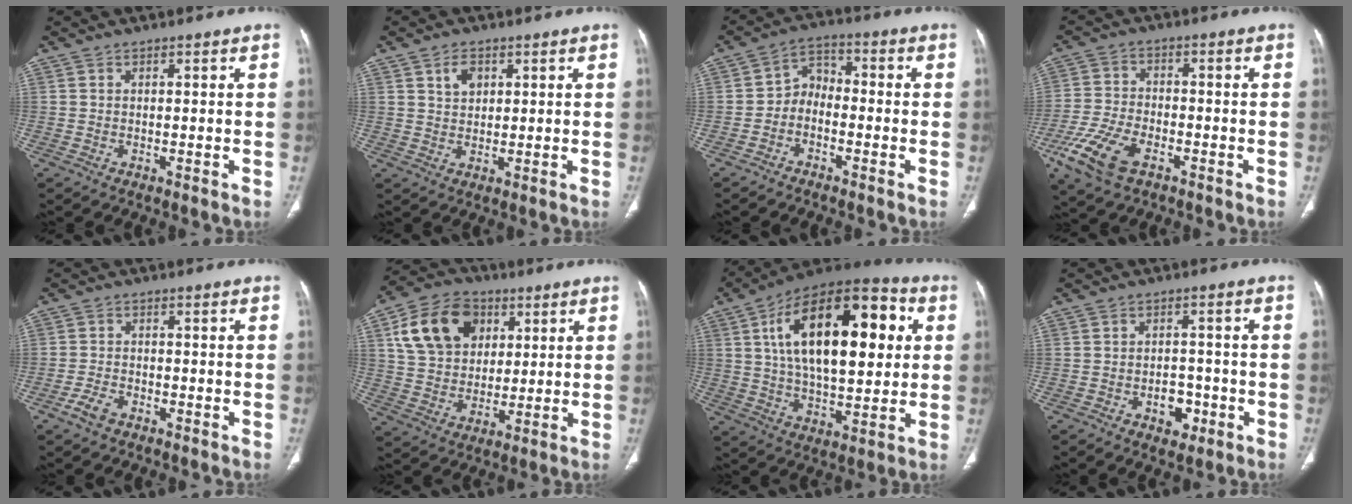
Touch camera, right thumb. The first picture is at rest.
{"total": 3.7, "force": [1.7, 2.5, 2.2], "torque": [-0.028, -0.009, 0.034]}
{"total": 5.5, "force": [-2.1, 4.1, 3.0], "torque": [-0.033, 0.033, -0.050]}
{"total": 11.4, "force": [-5.9, 5.8, 7.8], "torque": [-0.171, 0.008, -0.112]}
{"total": 3.1, "force": [-2.1, 1.6, 1.8], "torque": [-0.043, 0.009, -0.038]}
{"total": 15.8, "force": [5.6, 11.8, 9.0], "torque": [-0.142, -0.001, 0.100]}
{"total": 27.0, "force": [6.2, 13.1, 22.8], "torque": [-0.348, 0.014, 0.092]}
{"total": 4.9, "force": [-2.0, 3.3, 2.9], "torque": [-0.020, 0.018, -0.025]}